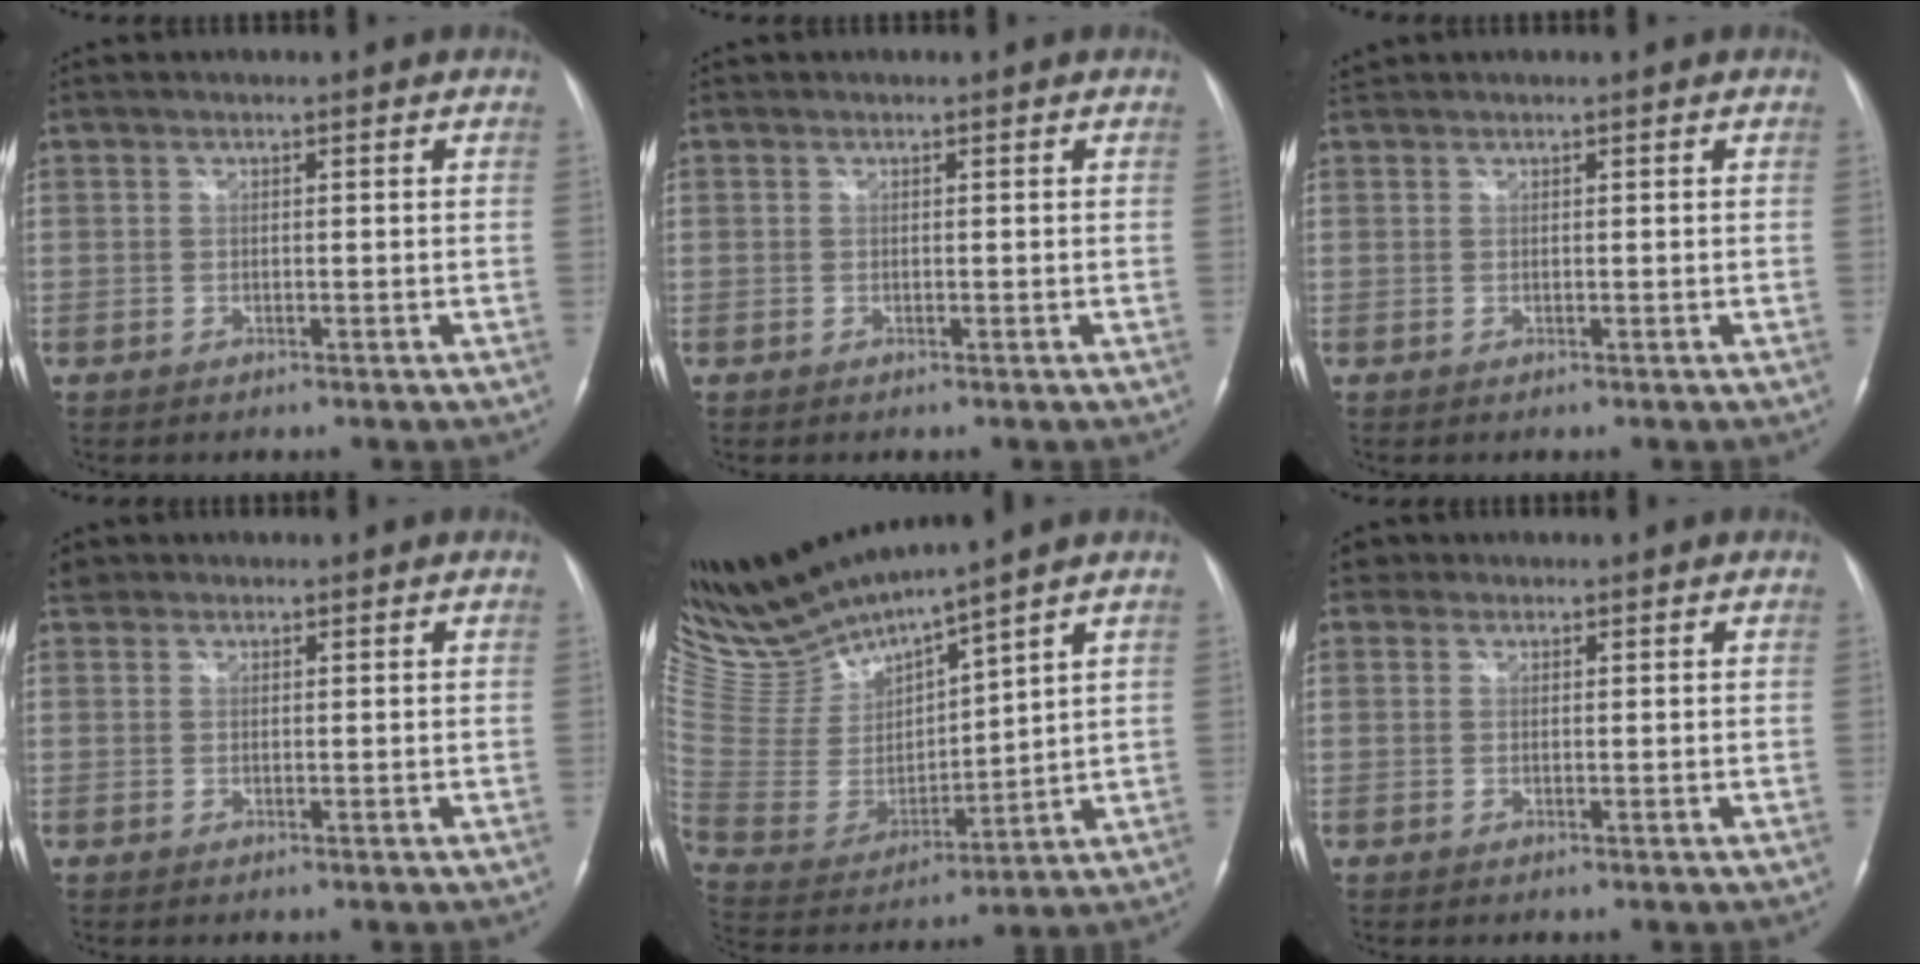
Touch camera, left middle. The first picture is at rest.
{"total": 0.0}
{"total": 0.8, "force": [0.7, 0.0, -0.1], "torque": [-0.010, 0.015, 0.020]}
{"total": 1.8, "force": [1.3, 1.2, 0.1], "torque": [0.001, 0.014, 0.021]}
{"total": 12.6, "force": [12.1, -0.8, 3.2], "torque": [-0.087, -0.010, 0.261]}
{"total": 1.7, "force": [1.1, 1.3, 0.1], "torque": [0.004, 0.011, 0.016]}